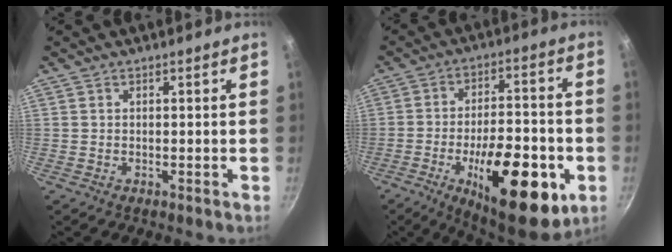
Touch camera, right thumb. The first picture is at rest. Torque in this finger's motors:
{"motor_torque": [0.31, 1.26, 2.12, -0.64, 0.31]}